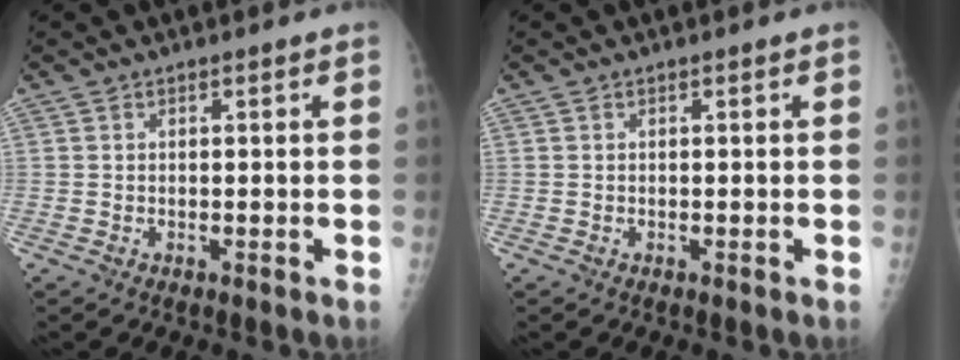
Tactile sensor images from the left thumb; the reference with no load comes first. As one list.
[{"total": 0.0}]